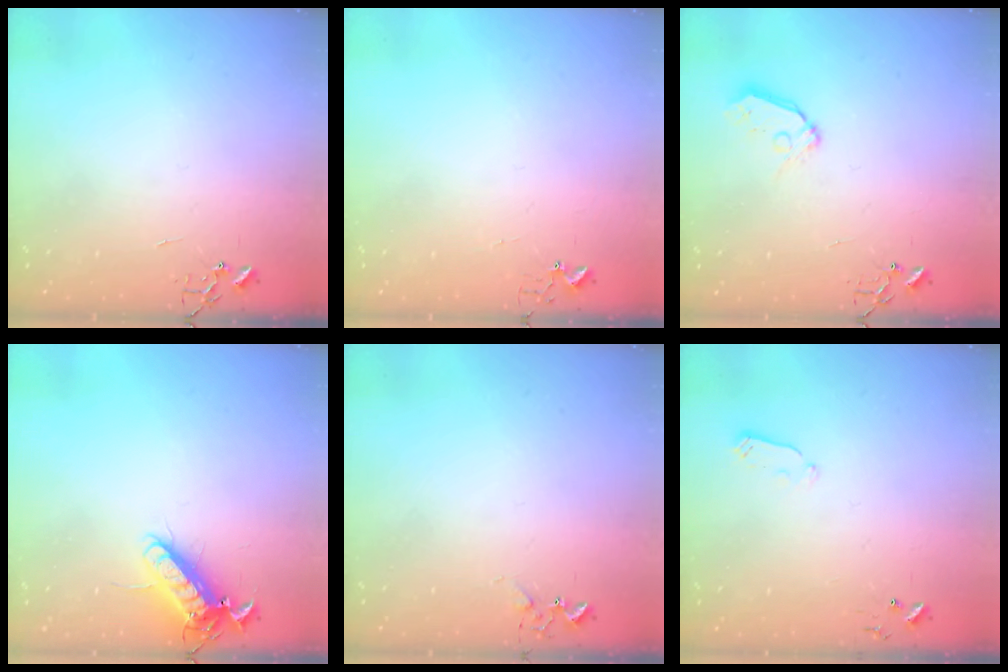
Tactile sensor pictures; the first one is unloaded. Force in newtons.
{"total": 2.7, "press": 2.7, "slide": 0.3}
{"total": 6.9, "press": 6.9, "slide": 0.5}
{"total": 12.6, "press": 12.4, "slide": 2.4}
{"total": 5.2, "press": 5.2, "slide": 0.6}
{"total": 2.9, "press": 2.9, "slide": 0.4}